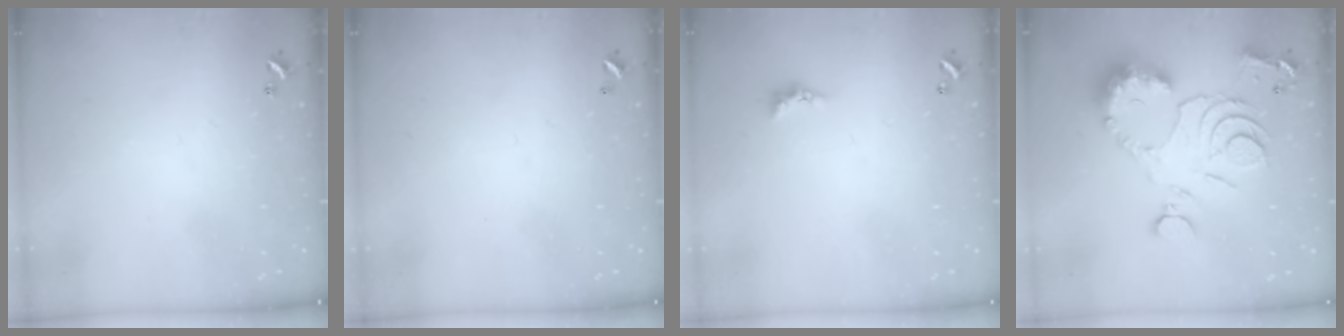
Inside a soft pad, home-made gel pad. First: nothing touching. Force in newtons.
{"total": 2.7, "press": 2.7, "slide": 0.1}
{"total": 2.7, "press": 2.6, "slide": 0.6}
{"total": 15.0, "press": 15.0, "slide": 1.6}